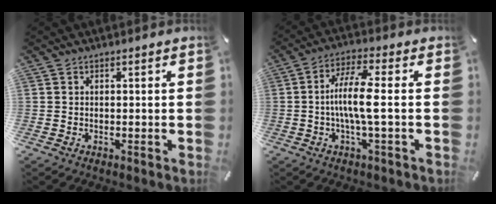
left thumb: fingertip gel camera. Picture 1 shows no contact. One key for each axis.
{"total": 10.0, "fx": -0.6, "fy": 1.7, "fz": 9.8, "tx": -0.195, "ty": -0.003, "tz": -0.018}